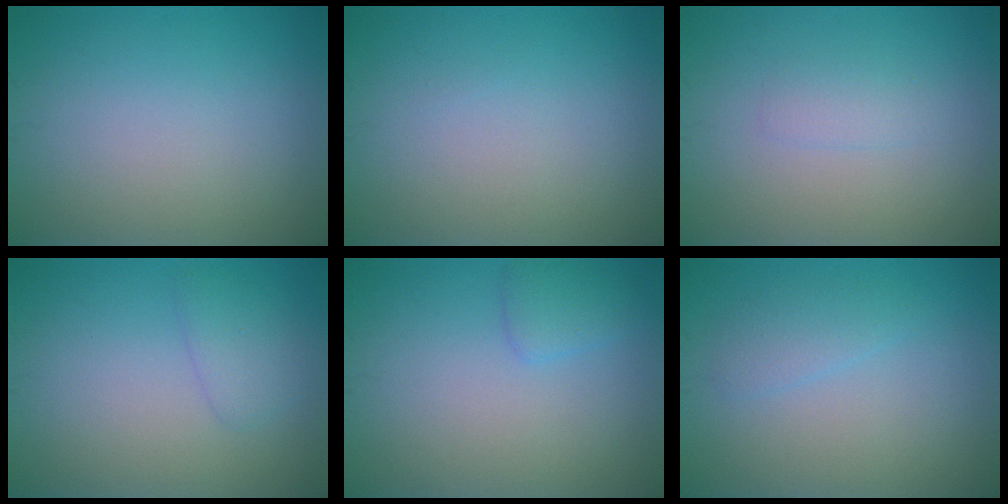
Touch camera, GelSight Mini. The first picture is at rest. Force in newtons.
{"total": 0.0}
{"total": 1.1, "press": 1.1, "slide": 0.1}
{"total": 1.8, "press": 1.8, "slide": 0.0}
{"total": 1.6, "press": 1.6, "slide": 0.1}
{"total": 1.6, "press": 1.6, "slide": 0.0}